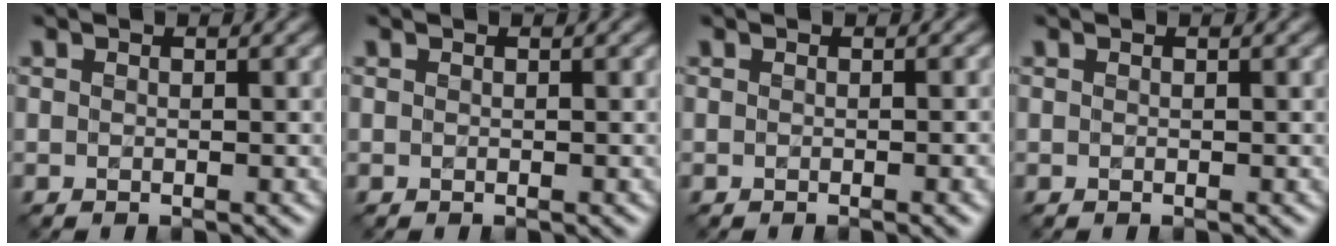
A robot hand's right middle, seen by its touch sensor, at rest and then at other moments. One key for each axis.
{"total": 0.0}
{"total": 1.8, "fx": -0.4, "fy": 0.5, "fz": 1.7, "tx": -0.014, "ty": -0.001, "tz": -0.006}
{"total": 0.0}